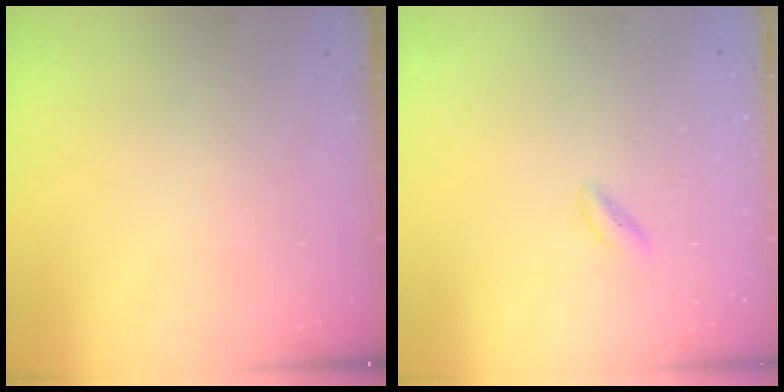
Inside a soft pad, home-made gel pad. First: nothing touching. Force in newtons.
{"total": 0.8, "press": 0.5, "slide": 0.6}